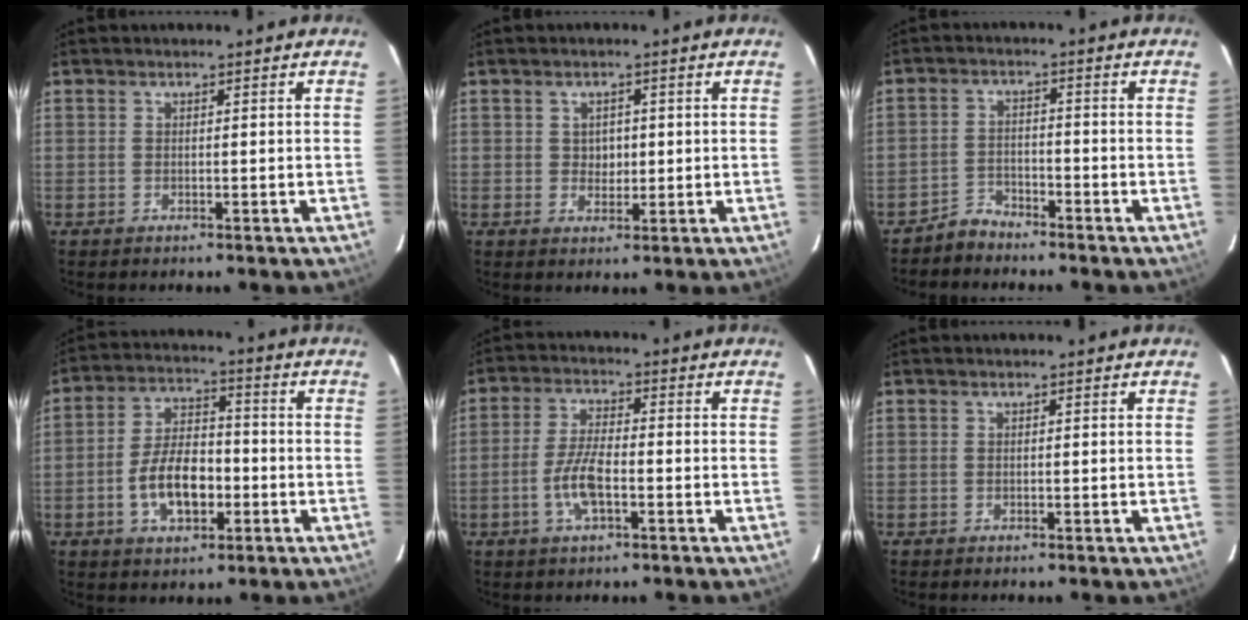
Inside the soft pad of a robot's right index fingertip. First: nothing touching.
{"total": 2.8, "force": [0.3, 2.5, 1.2], "torque": [-0.017, 0.005, 0.006]}
{"total": 3.7, "force": [-3.4, 1.4, -0.1], "torque": [-0.003, 0.010, -0.064]}
{"total": 10.6, "force": [-3.4, 5.7, 8.3], "torque": [-0.165, 0.014, -0.052]}
{"total": 7.0, "force": [-2.6, 2.4, 6.1], "torque": [-0.129, 0.002, -0.052]}
{"total": 0.0}